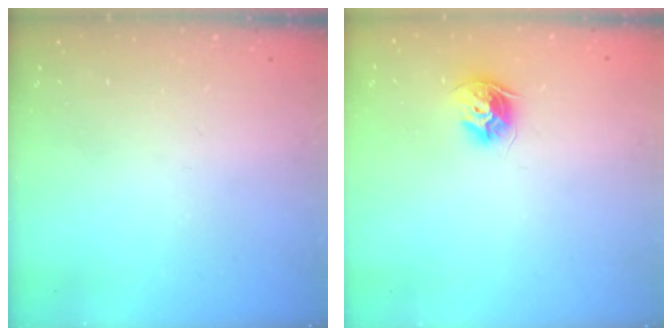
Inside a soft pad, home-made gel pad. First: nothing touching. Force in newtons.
{"total": 8.5, "press": 8.5, "slide": 0.4}